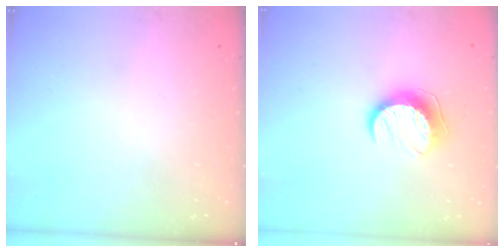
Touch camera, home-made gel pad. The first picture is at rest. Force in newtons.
{"total": 10.2, "press": 10.1, "slide": 0.5}